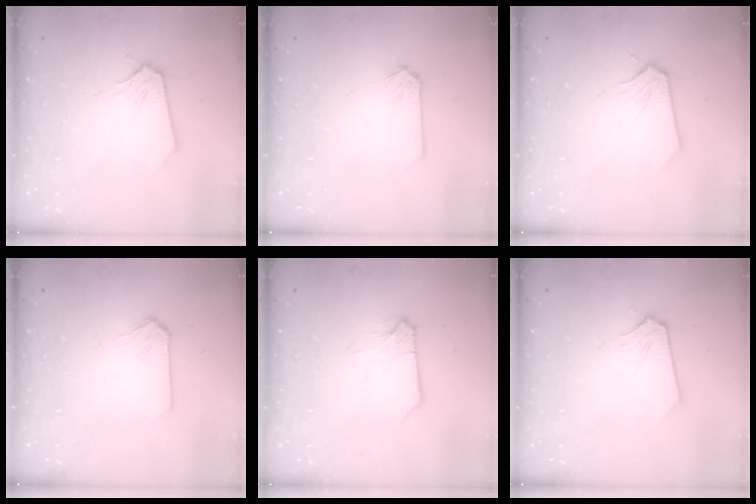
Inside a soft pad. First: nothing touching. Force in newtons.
{"total": 0.0}
{"total": 0.0}
{"total": 0.5, "press": 0.5, "slide": 0.0}
{"total": 0.9, "press": 0.9, "slide": 0.1}
{"total": 0.0}